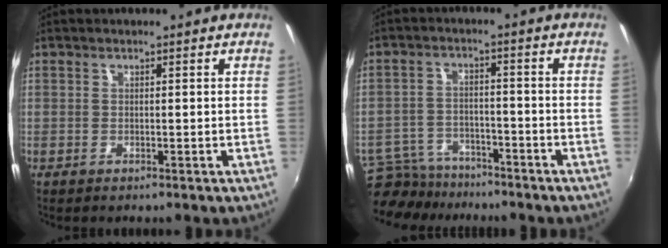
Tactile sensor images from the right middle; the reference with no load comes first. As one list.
[{"total": 11.5, "force": [-10.0, 4.5, 3.3], "torque": [-0.096, -0.002, -0.162]}]